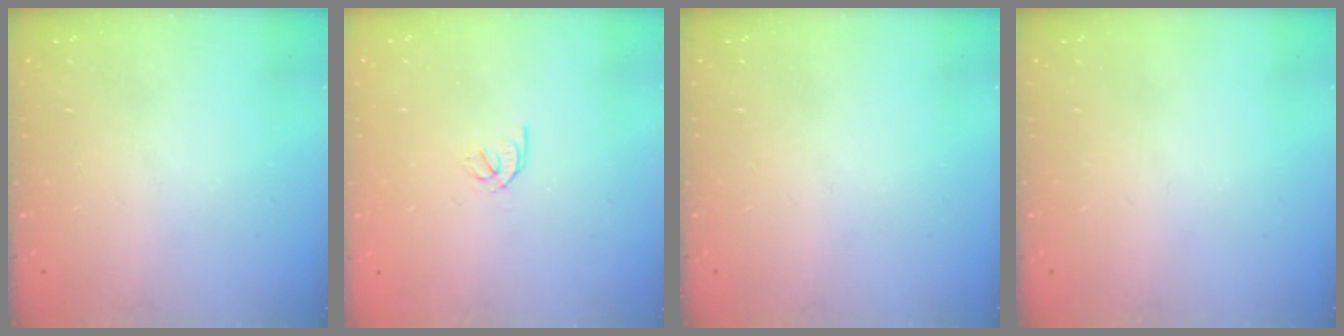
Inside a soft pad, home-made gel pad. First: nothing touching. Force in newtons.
{"total": 1.9, "press": 1.9, "slide": 0.3}
{"total": 0.0}
{"total": 0.0}